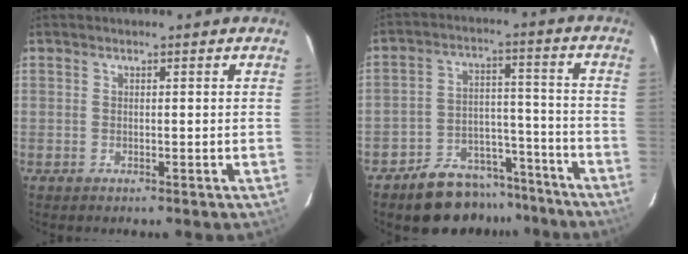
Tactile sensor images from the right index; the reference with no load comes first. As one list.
[{"total": 13.1, "force": [-10.8, 6.8, 2.8], "torque": [-0.055, 0.052, -0.142]}]